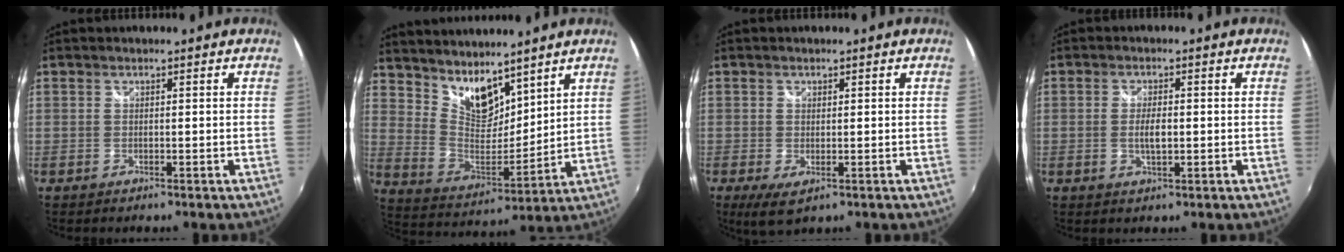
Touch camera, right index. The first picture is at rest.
{"total": 11.7, "force": [9.2, 4.9, 5.3], "torque": [-0.093, -0.005, 0.182]}
{"total": 3.5, "force": [-1.0, 1.9, 2.7], "torque": [-0.051, -0.014, -0.014]}
{"total": 3.3, "force": [-0.3, 1.2, 3.0], "torque": [-0.055, -0.002, -0.006]}